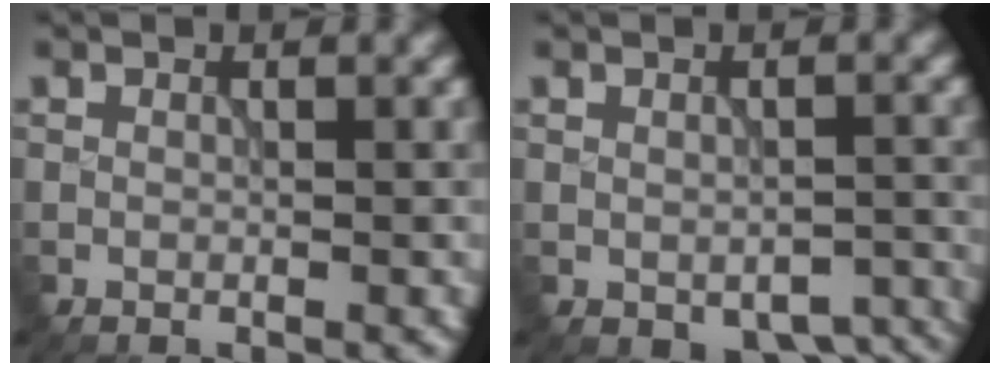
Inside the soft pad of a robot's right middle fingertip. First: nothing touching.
{"total": 4.0, "force": [-2.5, 2.2, 2.4], "torque": [-0.027, -0.019, -0.019]}